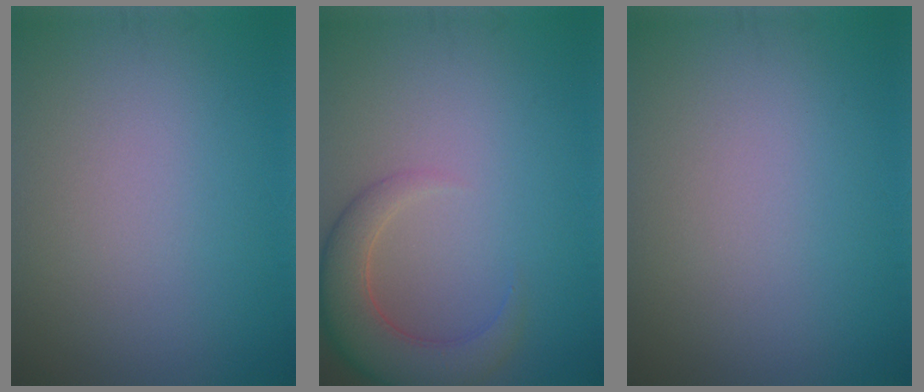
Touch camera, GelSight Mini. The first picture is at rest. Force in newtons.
{"total": 5.2, "press": 5.2, "slide": 0.5}
{"total": 0.0}